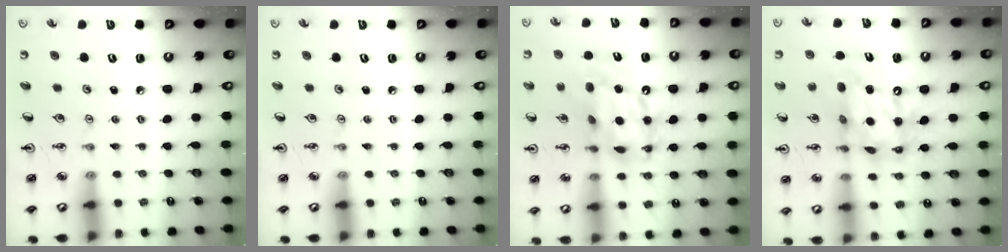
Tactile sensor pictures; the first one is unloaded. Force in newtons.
{"total": 0.0}
{"total": 13.5, "press": 13.4, "slide": 1.2}
{"total": 13.8, "press": 13.7, "slide": 1.2}